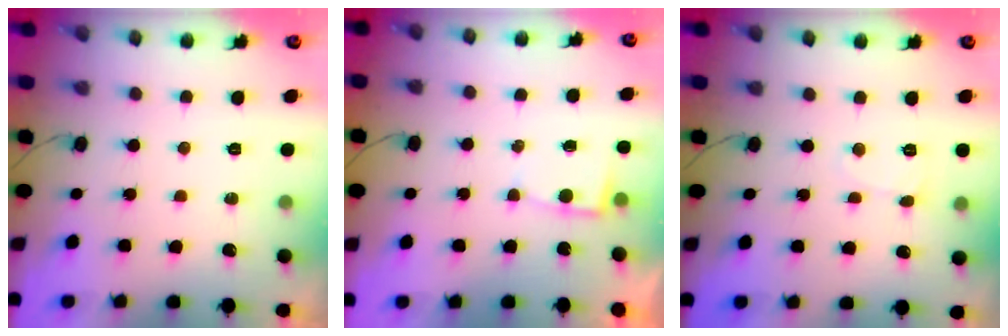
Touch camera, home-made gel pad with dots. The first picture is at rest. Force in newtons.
{"total": 2.8, "press": 2.8, "slide": 0.3}
{"total": 3.3, "press": 3.3, "slide": 0.3}